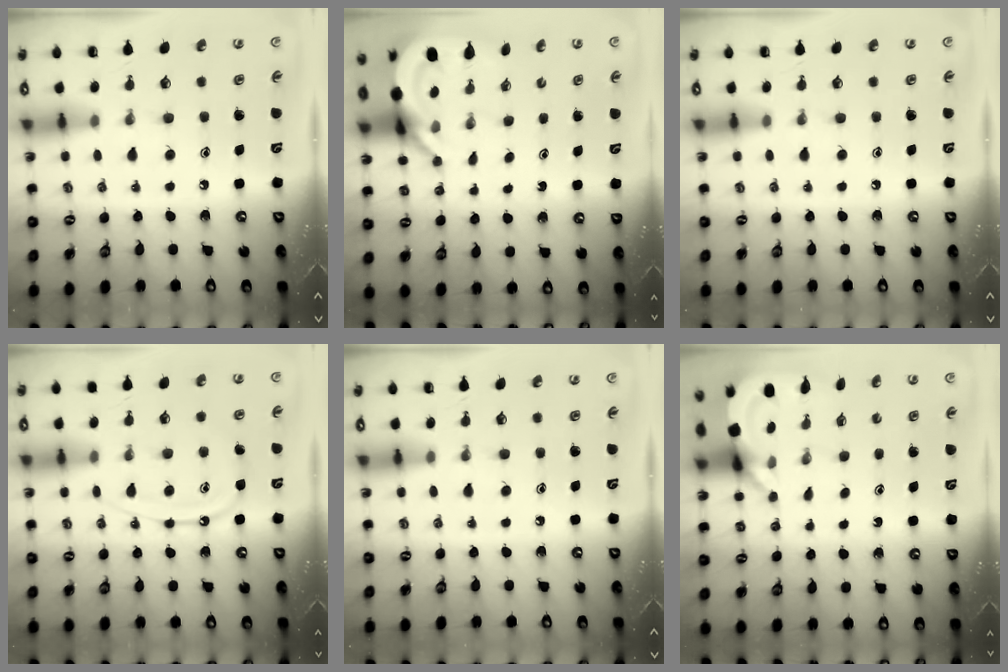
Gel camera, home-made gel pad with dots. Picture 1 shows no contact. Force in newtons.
{"total": 5.6, "press": 5.6, "slide": 0.7}
{"total": 0.0}
{"total": 9.2, "press": 9.2, "slide": 0.9}
{"total": 0.0}
{"total": 3.7, "press": 3.7, "slide": 0.2}